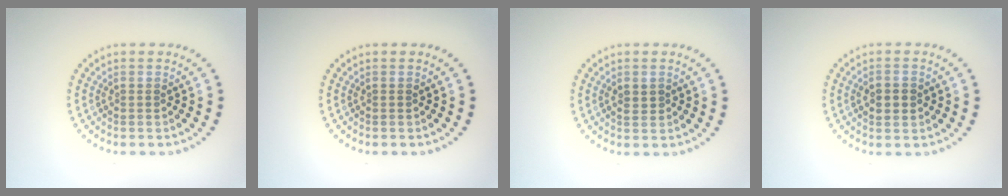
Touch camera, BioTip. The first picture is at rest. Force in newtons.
{"total": 0.0}
{"total": 0.8, "press": 0.8, "slide": 0.3}
{"total": 2.2, "press": 2.1, "slide": 0.3}